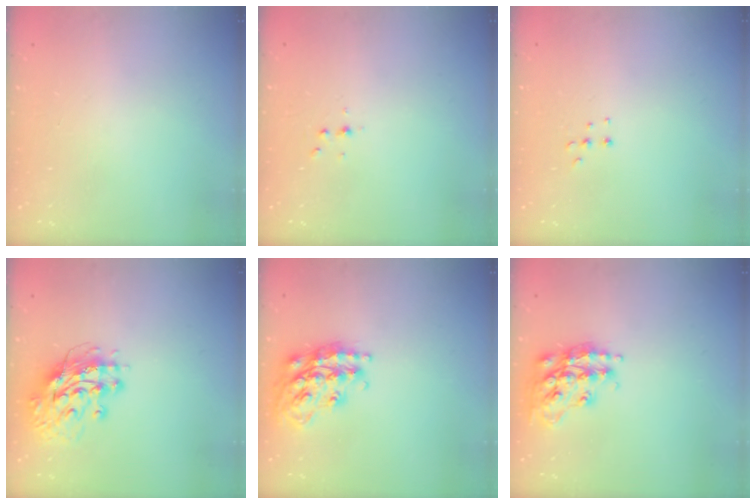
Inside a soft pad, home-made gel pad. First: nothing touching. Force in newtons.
{"total": 4.0, "press": 3.6, "slide": 1.8}
{"total": 3.6, "press": 3.5, "slide": 0.9}
{"total": 13.5, "press": 13.4, "slide": 1.5}
{"total": 19.4, "press": 19.4, "slide": 1.4}
{"total": 17.2, "press": 17.2, "slide": 1.4}